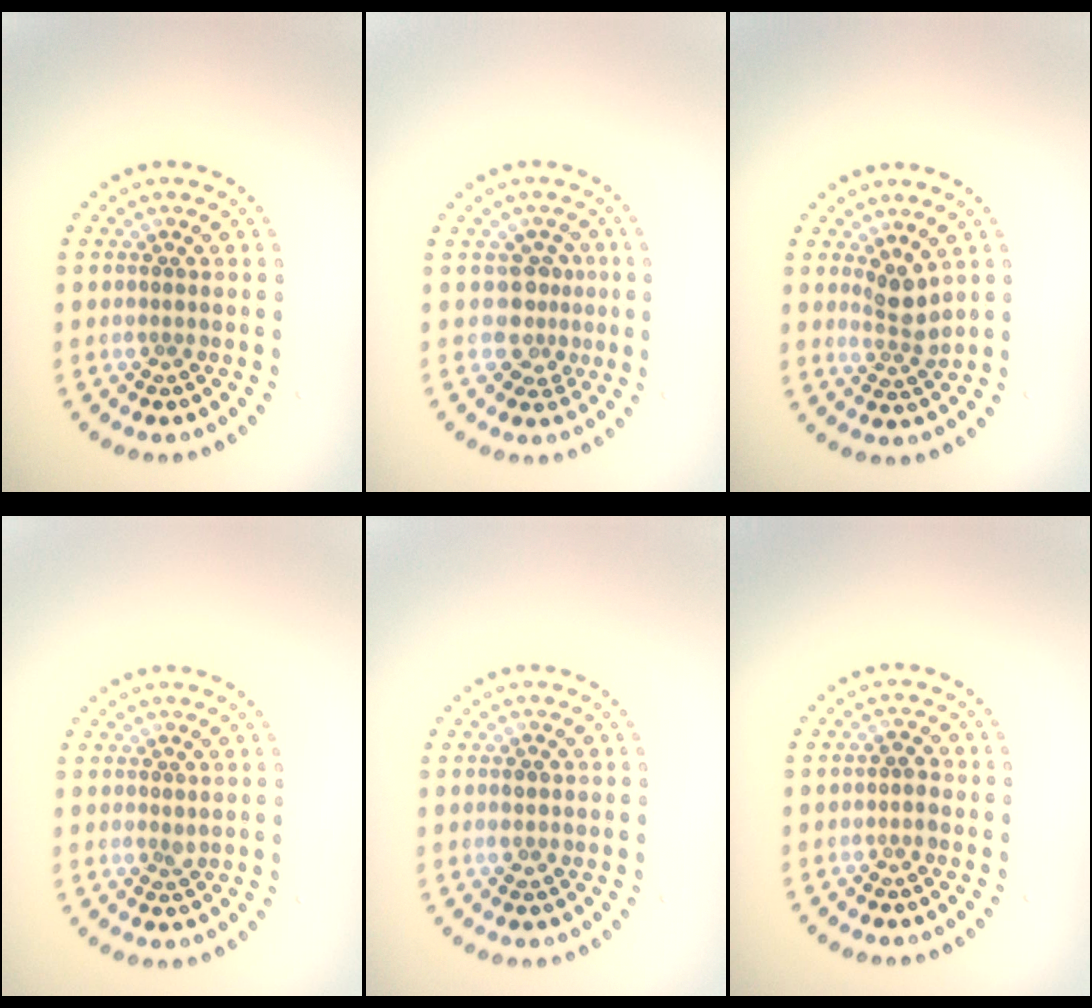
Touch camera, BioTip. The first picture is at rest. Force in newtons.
{"total": 2.5, "press": 1.9, "slide": 1.7}
{"total": 2.4, "press": 1.8, "slide": 1.5}
{"total": 0.6, "press": 0.5, "slide": 0.3}
{"total": 1.3, "press": 1.3, "slide": 0.1}
{"total": 0.8, "press": 0.8, "slide": 0.2}